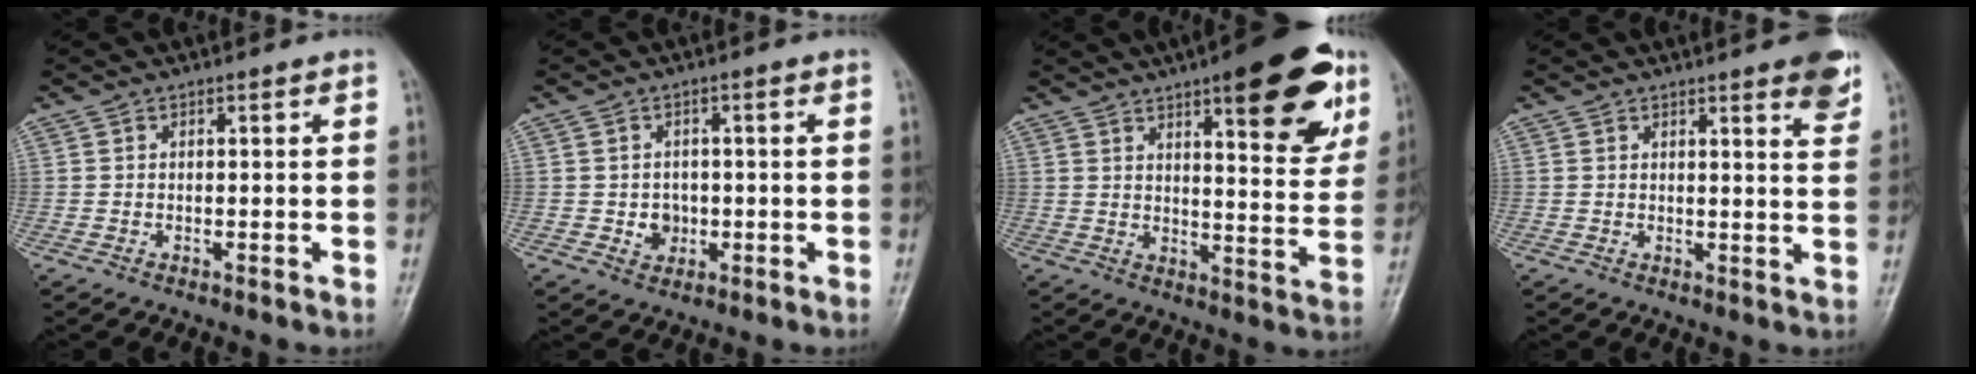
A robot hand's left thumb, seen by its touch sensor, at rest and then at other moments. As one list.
[{"total": 3.3, "force": [-0.5, 2.9, 1.4], "torque": [-0.002, 0.004, -0.004]}, {"total": 17.7, "force": [9.5, 5.3, 13.9], "torque": [-0.143, -0.039, 0.126]}, {"total": 6.7, "force": [4.3, 1.4, 5.0], "torque": [-0.047, -0.019, 0.047]}]